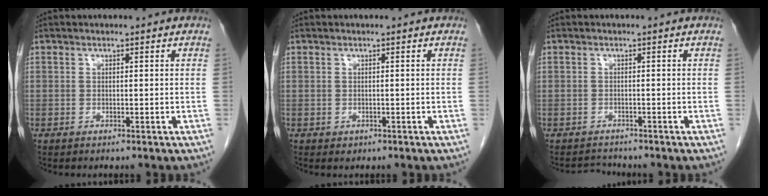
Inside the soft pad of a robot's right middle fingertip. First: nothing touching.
{"total": 0.5, "force": [-0.2, 0.5, 0.1], "torque": [-0.006, 0.002, 0.003]}
{"total": 1.9, "force": [-1.7, 0.3, -0.6], "torque": [0.007, -0.009, -0.029]}